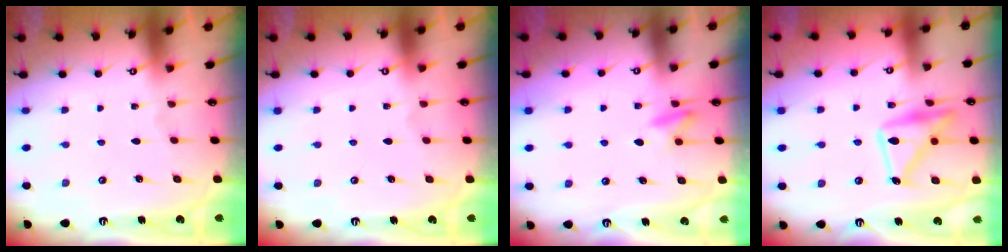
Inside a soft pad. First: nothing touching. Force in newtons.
{"total": 3.9, "press": 3.9, "slide": 0.1}
{"total": 8.3, "press": 8.2, "slide": 1.2}
{"total": 16.7, "press": 16.7, "slide": 1.2}